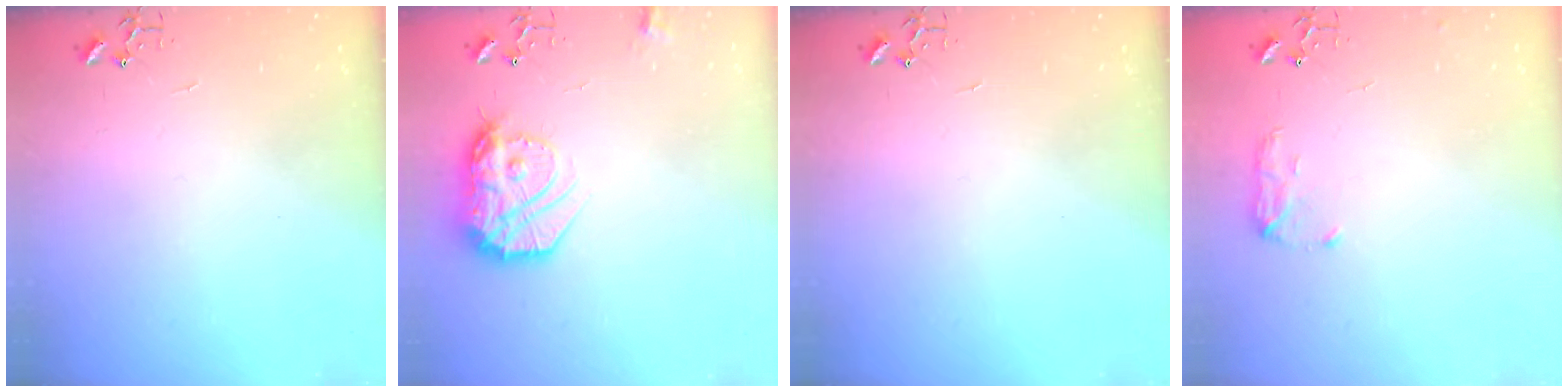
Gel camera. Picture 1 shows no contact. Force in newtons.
{"total": 18.7, "press": 18.6, "slide": 1.6}
{"total": 0.0}
{"total": 7.2, "press": 7.2, "slide": 0.4}